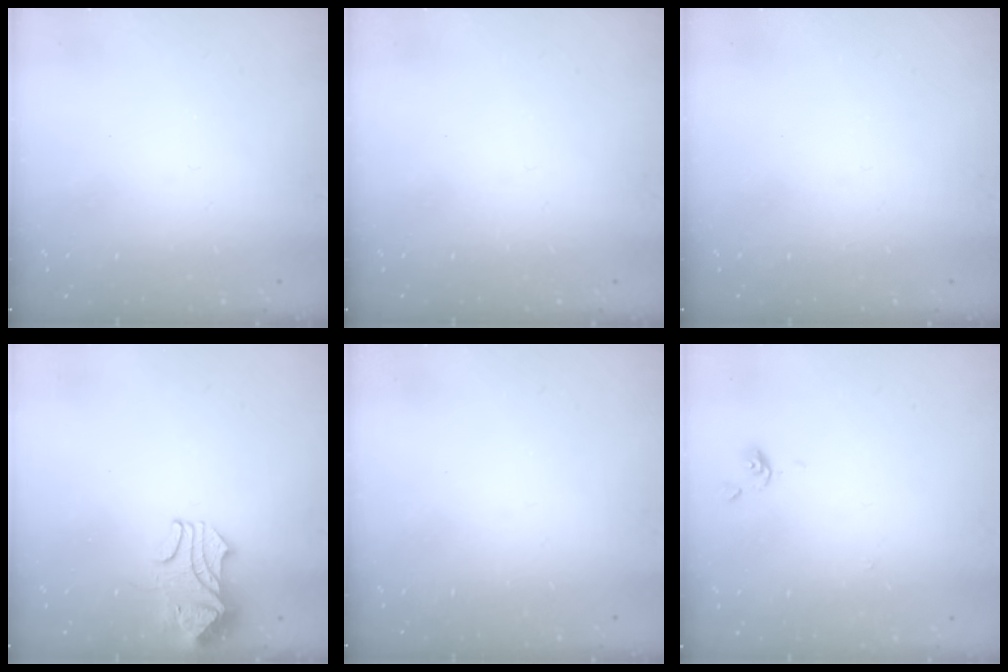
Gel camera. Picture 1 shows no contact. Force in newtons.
{"total": 0.0}
{"total": 0.0}
{"total": 2.2, "press": 2.1, "slide": 0.9}
{"total": 0.0}
{"total": 0.0}